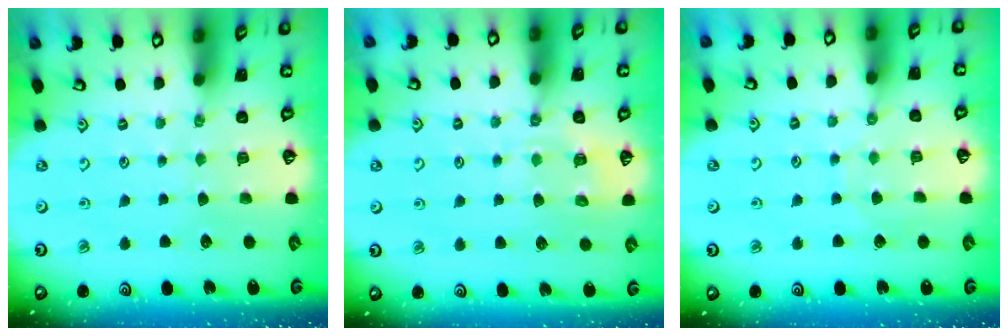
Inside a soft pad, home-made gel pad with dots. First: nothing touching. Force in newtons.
{"total": 6.2, "press": 6.1, "slide": 1.0}
{"total": 4.8, "press": 4.7, "slide": 0.5}